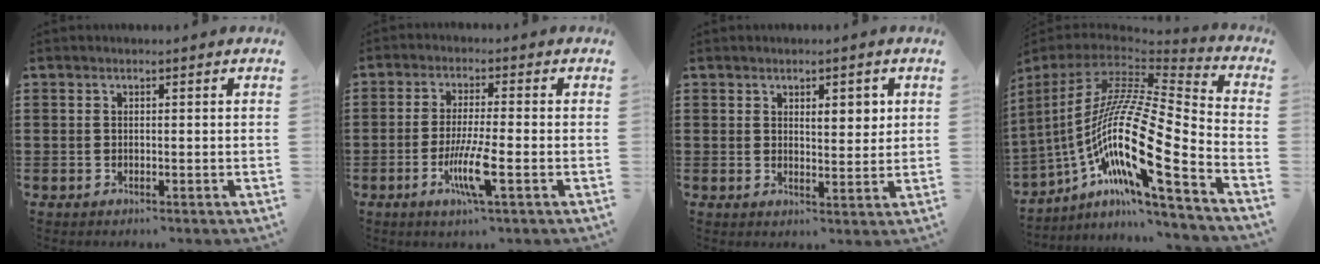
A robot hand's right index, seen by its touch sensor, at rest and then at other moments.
{"total": 7.0, "force": [-2.5, 0.7, 6.5], "torque": [-0.127, -0.016, -0.046]}
{"total": 3.6, "force": [1.6, 1.6, 2.8], "torque": [-0.034, 0.000, 0.020]}
{"total": 17.4, "force": [-5.5, 4.3, 15.9], "torque": [-0.349, -0.023, -0.117]}